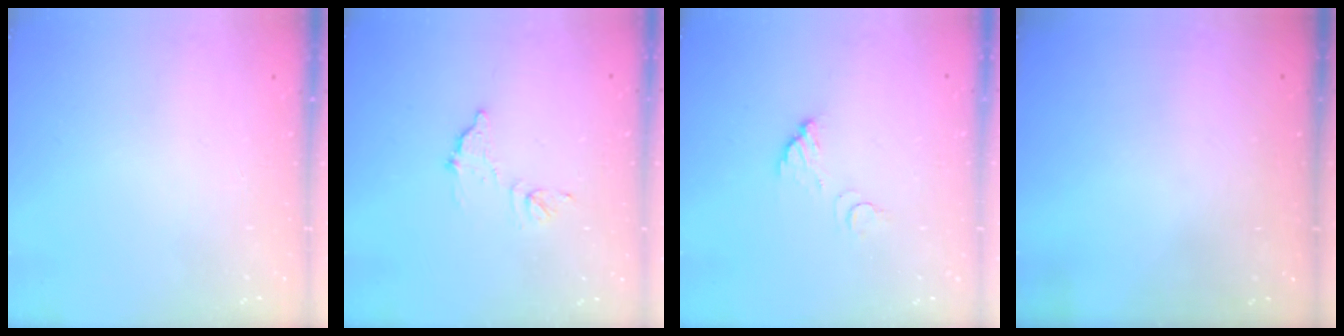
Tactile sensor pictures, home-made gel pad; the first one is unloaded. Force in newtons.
{"total": 8.4, "press": 8.4, "slide": 0.4}
{"total": 3.5, "press": 3.5, "slide": 0.3}
{"total": 2.9, "press": 2.9, "slide": 0.3}